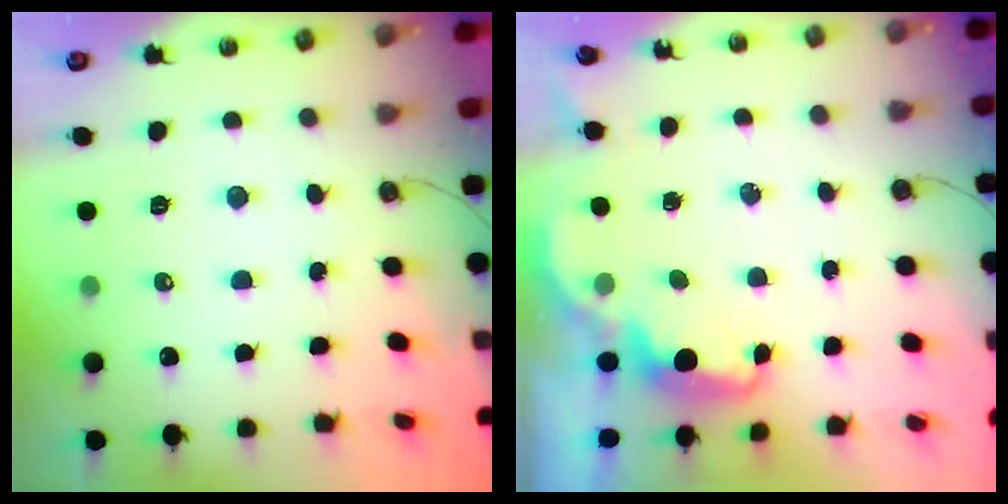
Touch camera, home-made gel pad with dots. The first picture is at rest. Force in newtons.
{"total": 1.9, "press": 1.8, "slide": 0.5}